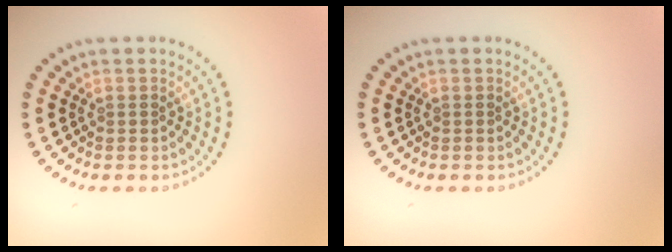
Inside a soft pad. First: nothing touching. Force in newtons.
{"total": 0.0}